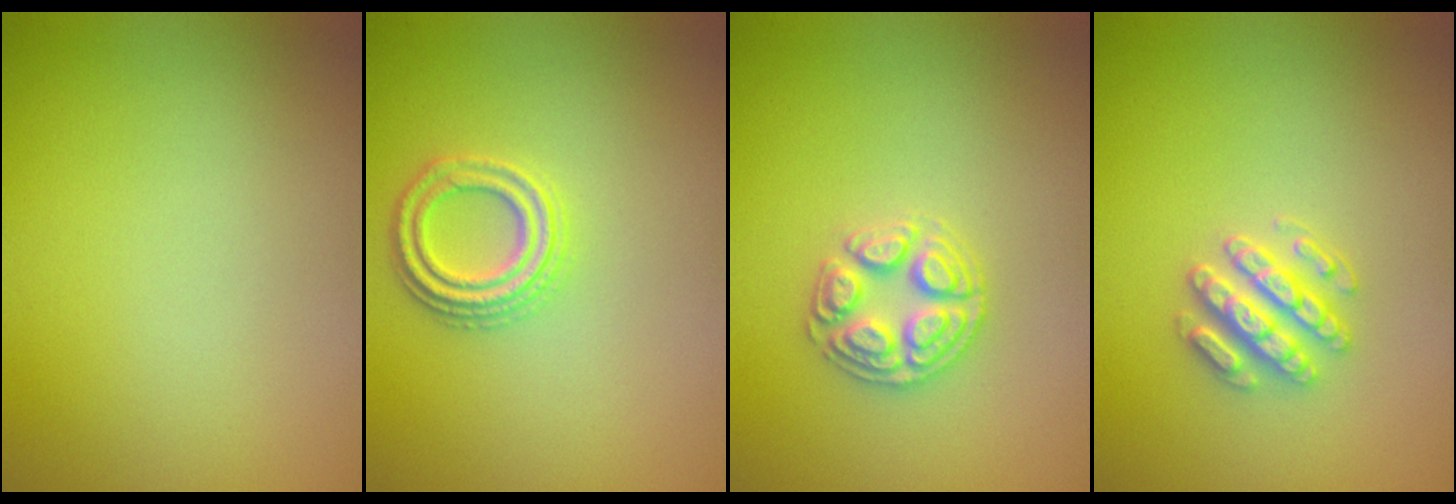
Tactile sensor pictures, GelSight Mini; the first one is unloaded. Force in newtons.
{"total": 2.7, "press": 2.6, "slide": 0.8}
{"total": 2.9, "press": 2.9, "slide": 0.1}
{"total": 2.9, "press": 2.8, "slide": 0.6}